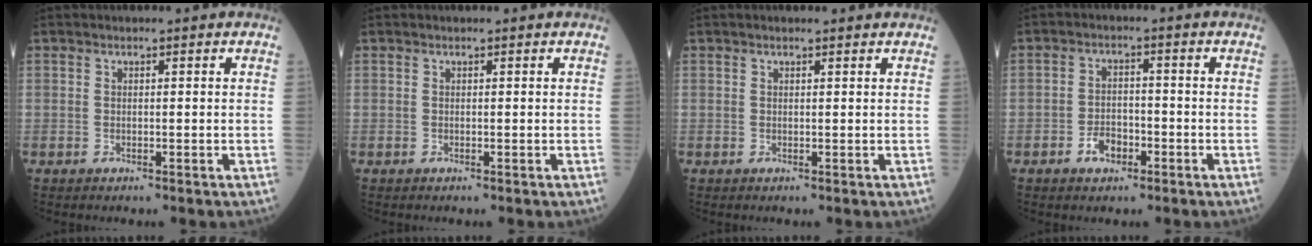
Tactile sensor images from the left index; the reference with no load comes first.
{"total": 0.0}
{"total": 1.8, "force": [1.6, 0.1, 0.8], "torque": [-0.013, 0.012, 0.018]}
{"total": 3.7, "force": [-2.1, 2.2, 2.1], "torque": [-0.040, 0.002, -0.036]}